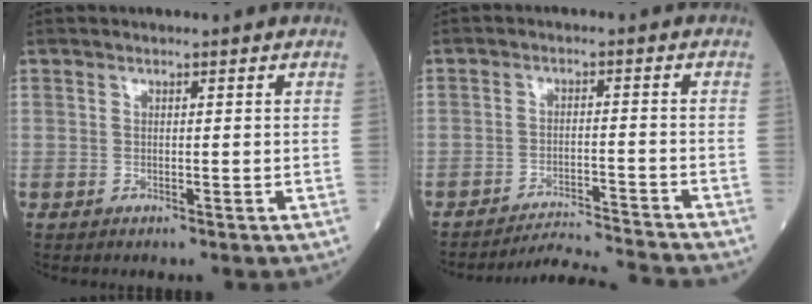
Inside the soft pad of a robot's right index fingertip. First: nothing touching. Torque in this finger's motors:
{"motor_torque": [-0.27, -0.51, 0.02, 0.01]}